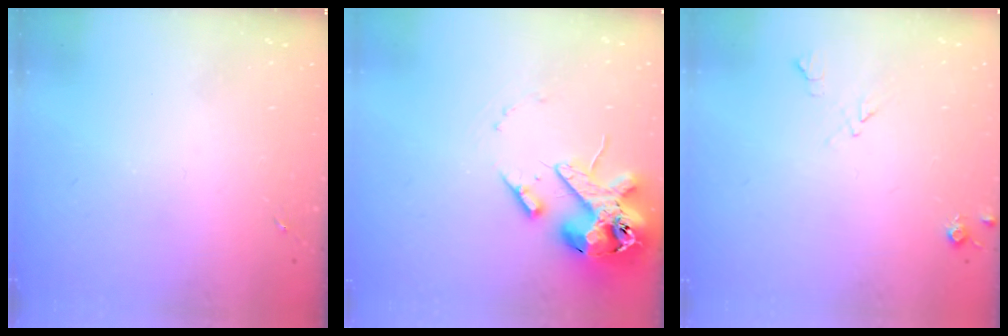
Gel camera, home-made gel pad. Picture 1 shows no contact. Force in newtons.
{"total": 15.6, "press": 15.4, "slide": 2.4}
{"total": 5.8, "press": 5.8, "slide": 0.8}